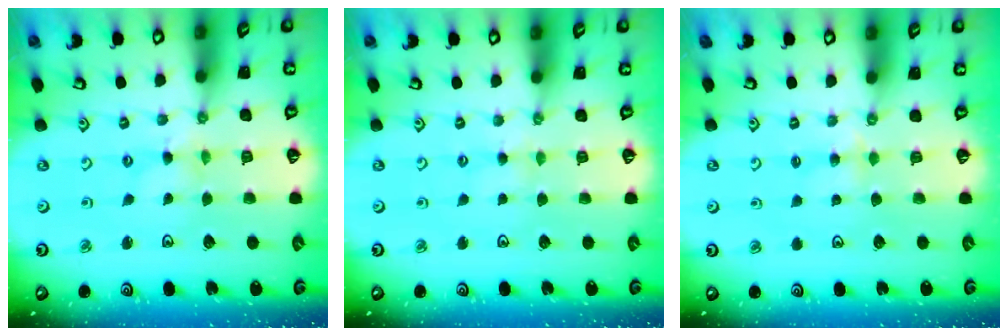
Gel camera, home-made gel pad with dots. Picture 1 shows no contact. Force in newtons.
{"total": 2.8, "press": 2.8, "slide": 0.3}
{"total": 3.1, "press": 3.1, "slide": 0.6}